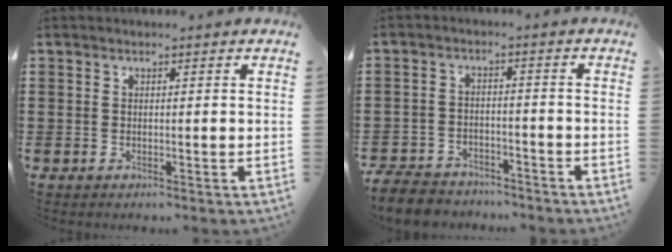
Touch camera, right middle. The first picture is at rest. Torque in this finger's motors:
{"motor_torque": [0.60, -0.19, 0.18, 0.16]}